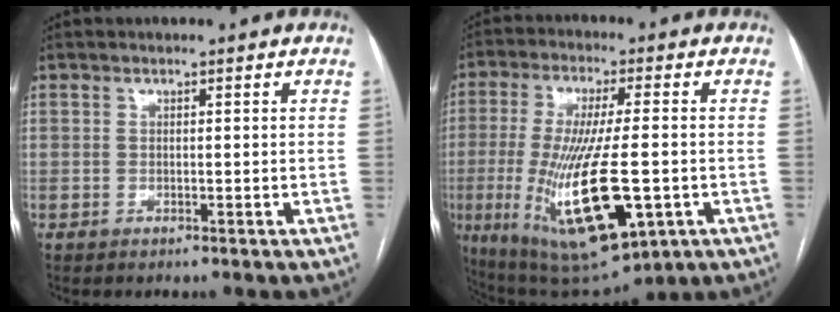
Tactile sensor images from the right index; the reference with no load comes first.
{"total": 19.8, "force": [-4.9, 4.7, 18.6], "torque": [-0.368, -0.031, -0.062]}